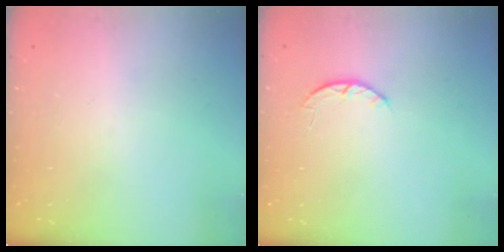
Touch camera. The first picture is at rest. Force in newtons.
{"total": 2.6, "press": 2.5, "slide": 0.4}